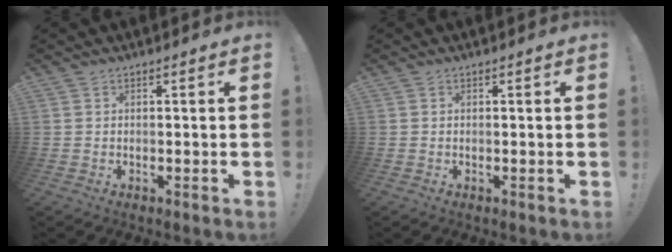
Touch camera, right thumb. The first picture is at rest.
{"total": 0.0}